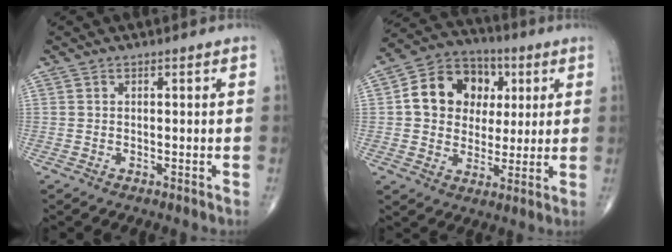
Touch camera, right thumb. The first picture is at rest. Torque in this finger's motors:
{"motor_torque": [0.50, 2.64, 0.55, -0.11, 0.09]}